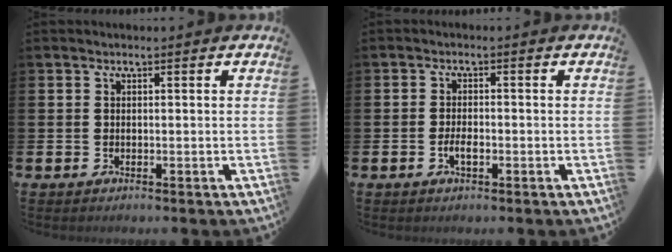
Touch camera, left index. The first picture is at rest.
{"total": 2.0, "force": [-0.7, 0.9, 1.7], "torque": [-0.029, 0.001, -0.013]}